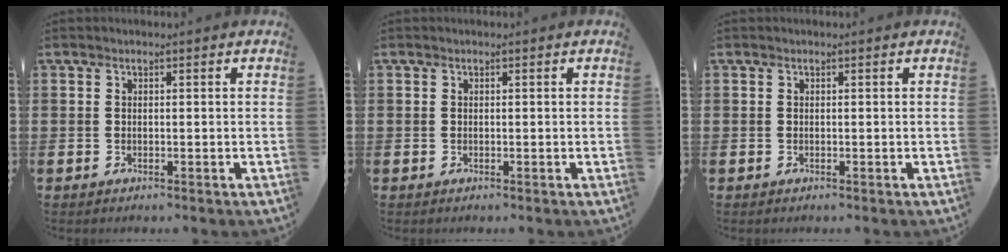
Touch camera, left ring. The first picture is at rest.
{"total": 0.0}
{"total": 0.0}